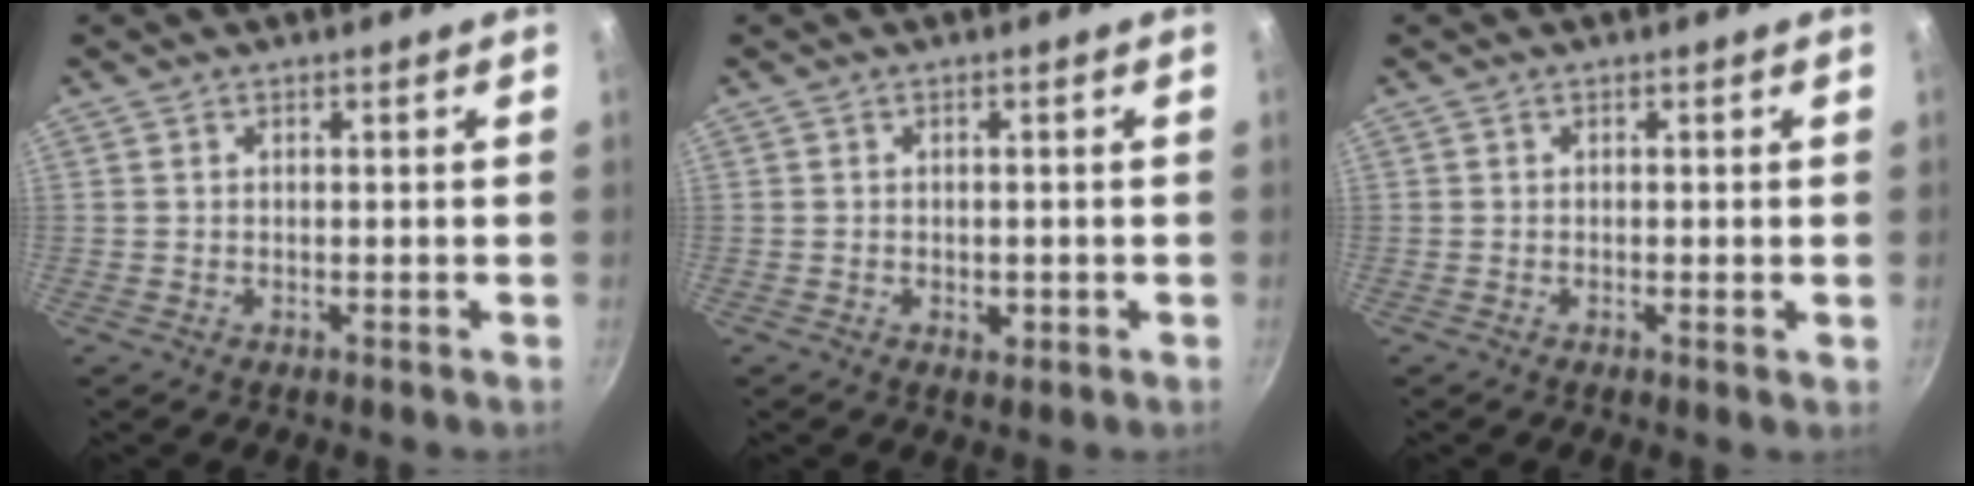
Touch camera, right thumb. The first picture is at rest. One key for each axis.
{"total": 2.2, "fx": -0.7, "fy": 1.5, "fz": 1.5, "tx": -0.017, "ty": -0.001, "tz": -0.008}
{"total": 0.9, "fx": -0.2, "fy": 0.2, "fz": 0.9, "tx": -0.013, "ty": -0.001, "tz": -0.005}